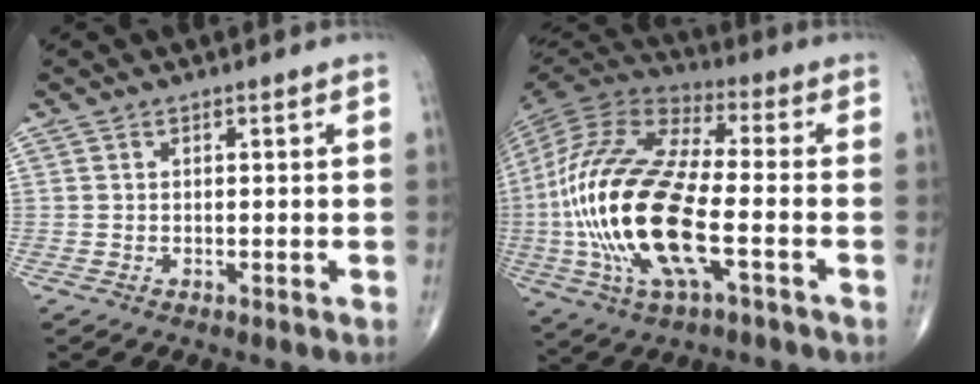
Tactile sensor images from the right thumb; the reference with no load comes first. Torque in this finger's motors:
{"motor_torque": [-0.02, 2.54, 2.77, 0.00, 0.68]}